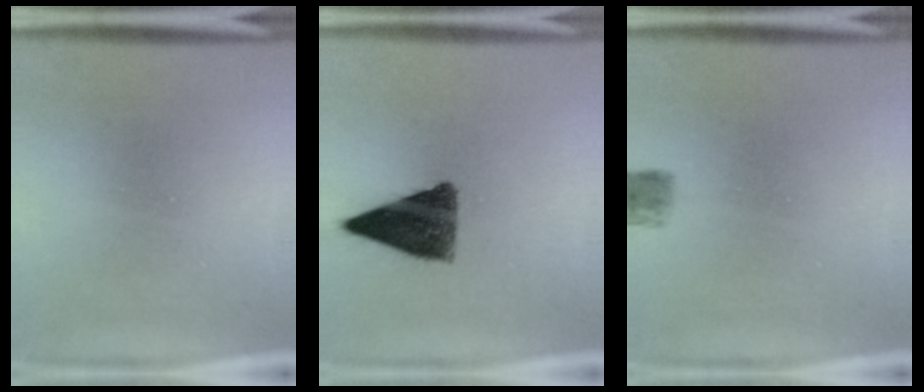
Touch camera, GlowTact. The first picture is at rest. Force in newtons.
{"total": 9.4}
{"total": 2.6}